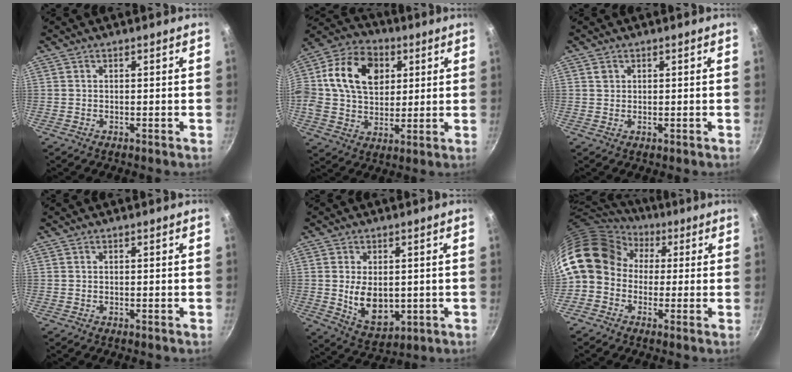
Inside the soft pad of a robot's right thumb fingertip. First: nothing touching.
{"total": 17.4, "force": [3.9, 12.7, 11.1], "torque": [-0.175, 0.015, 0.051]}
{"total": 1.2, "force": [0.5, 1.0, 0.4], "torque": [-0.002, -0.003, 0.006]}
{"total": 0.0}
{"total": 9.2, "force": [0.0, 5.9, 7.1], "torque": [-0.103, -0.018, 0.020]}
{"total": 14.7, "force": [1.9, 12.2, 8.0], "torque": [-0.134, 0.032, 0.010]}